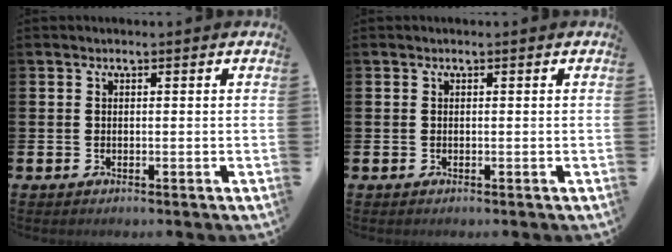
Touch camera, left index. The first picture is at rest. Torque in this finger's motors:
{"motor_torque": [-0.05, -0.02, -0.03, -0.01]}